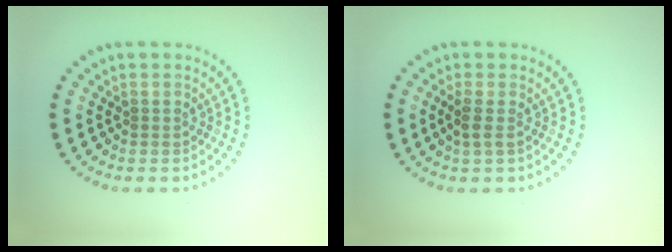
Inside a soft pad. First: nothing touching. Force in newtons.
{"total": 1.2, "press": 1.1, "slide": 0.5}